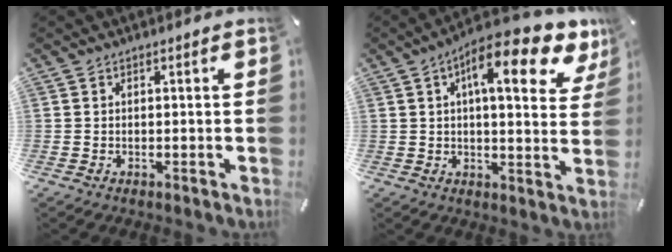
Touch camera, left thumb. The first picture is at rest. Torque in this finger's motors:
{"motor_torque": [0.75, 0.82, 1.82, -0.95, 0.46]}